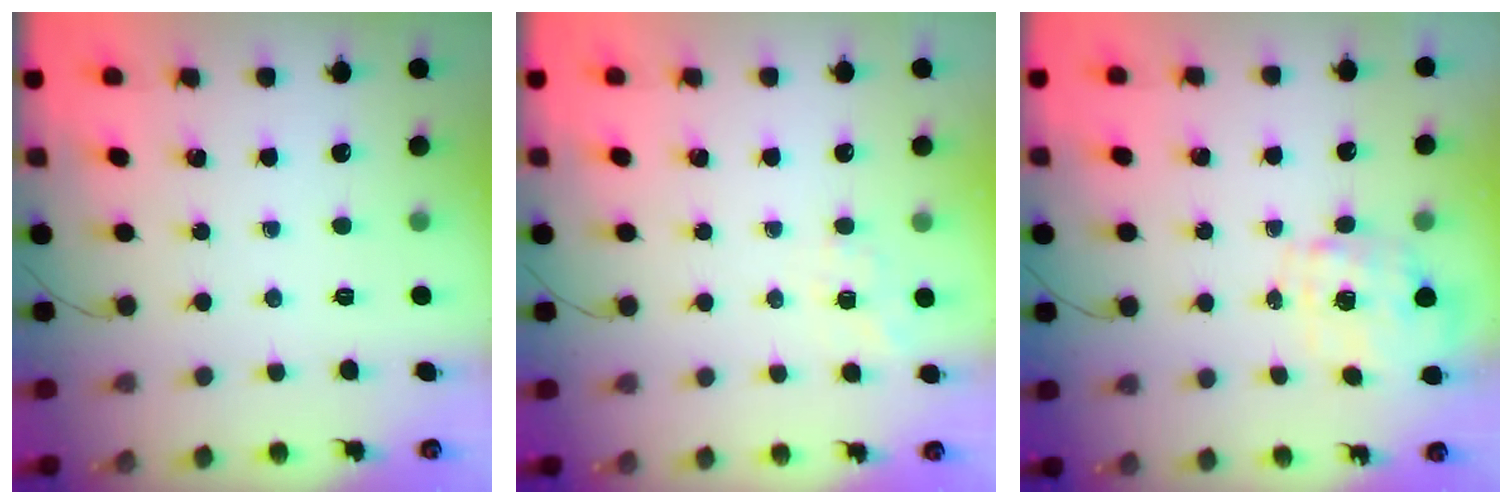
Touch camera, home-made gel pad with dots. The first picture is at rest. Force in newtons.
{"total": 3.3, "press": 2.6, "slide": 1.9}
{"total": 1.5, "press": 1.5, "slide": 0.5}